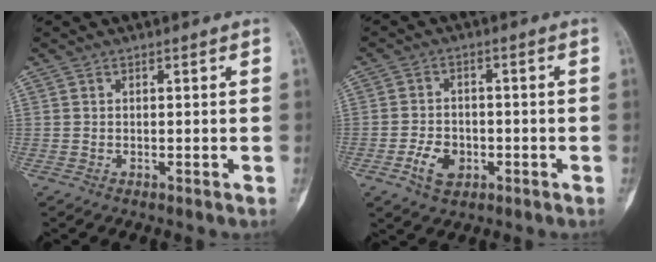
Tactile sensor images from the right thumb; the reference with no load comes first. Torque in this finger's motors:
{"motor_torque": [-0.09, 0.23, 0.01, 0.20, 0.14]}